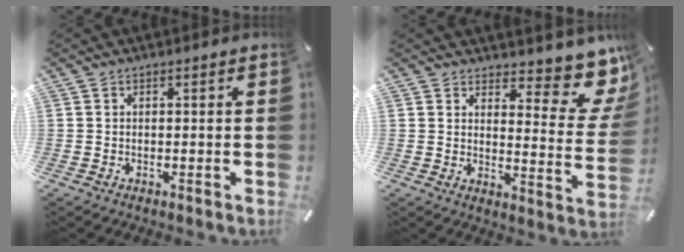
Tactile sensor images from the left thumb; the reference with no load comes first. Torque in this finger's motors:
{"motor_torque": [0.67, -0.65, 0.14, -0.12, 0.05]}